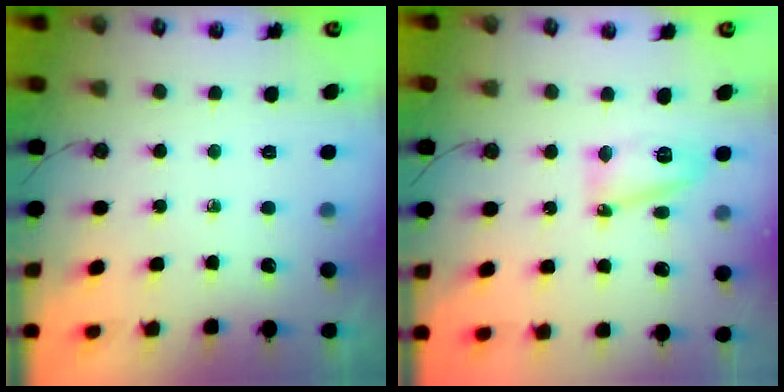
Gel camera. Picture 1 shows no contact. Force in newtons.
{"total": 10.3, "press": 9.6, "slide": 3.8}